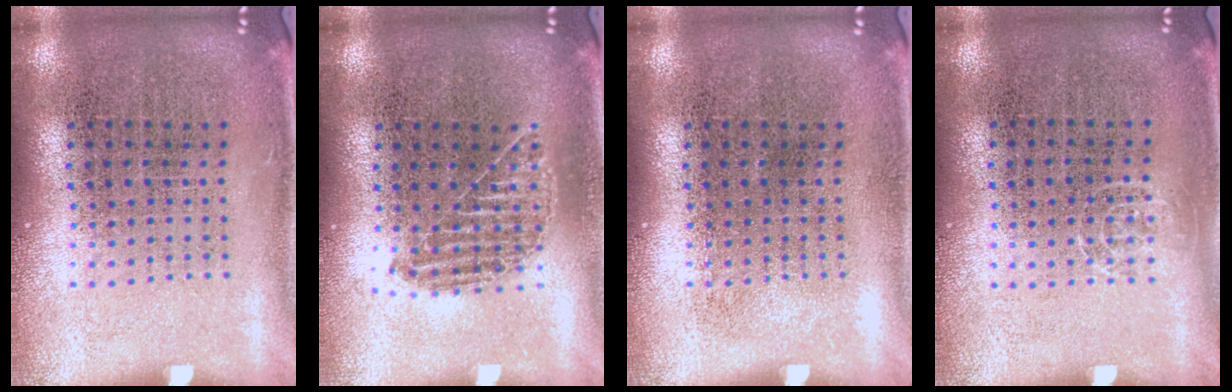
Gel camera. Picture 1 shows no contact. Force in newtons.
{"total": 1.0, "press": 0.9, "slide": 0.2}
{"total": 0.0}
{"total": 0.6, "press": 0.5, "slide": 0.4}